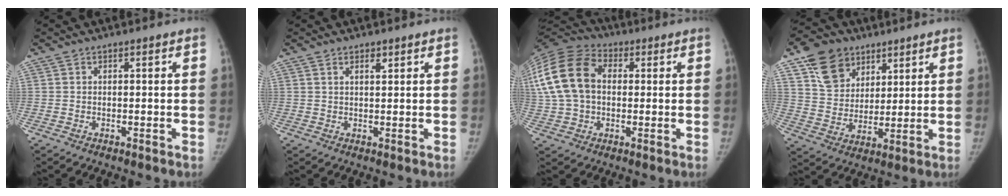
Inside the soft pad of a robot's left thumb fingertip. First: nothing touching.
{"total": 1.7, "force": [1.1, 0.6, 1.0], "torque": [-0.011, -0.006, 0.018]}
{"total": 21.3, "force": [3.6, 15.3, 14.4], "torque": [-0.327, 0.043, 0.065]}
{"total": 12.6, "force": [7.2, 9.2, 4.8], "torque": [-0.058, -0.025, 0.136]}